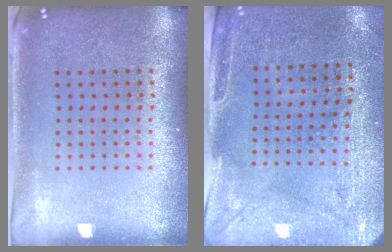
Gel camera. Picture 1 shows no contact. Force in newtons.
{"total": 3.0, "press": 2.3, "slide": 1.8}